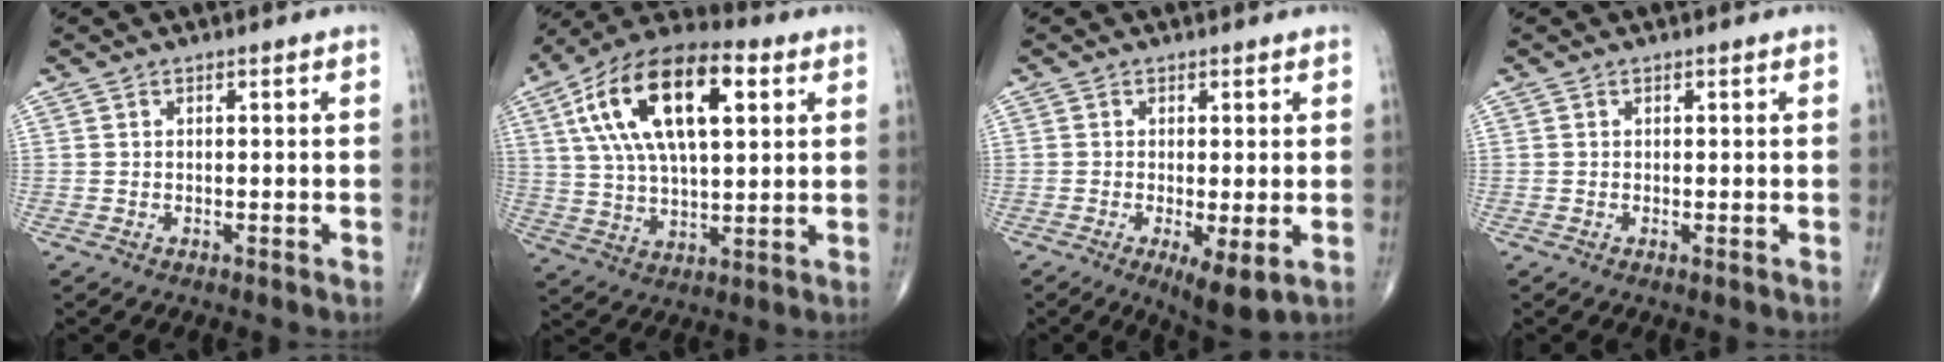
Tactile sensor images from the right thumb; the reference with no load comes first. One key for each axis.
{"total": 21.6, "fx": 6.9, "fy": 10.0, "fz": 17.9, "tx": -0.318, "ty": 0.008, "tz": 0.112}
{"total": 5.9, "fx": -1.5, "fy": 1.8, "fz": 5.5, "tx": -0.091, "ty": -0.020, "tz": -0.022}
{"total": 0.0}